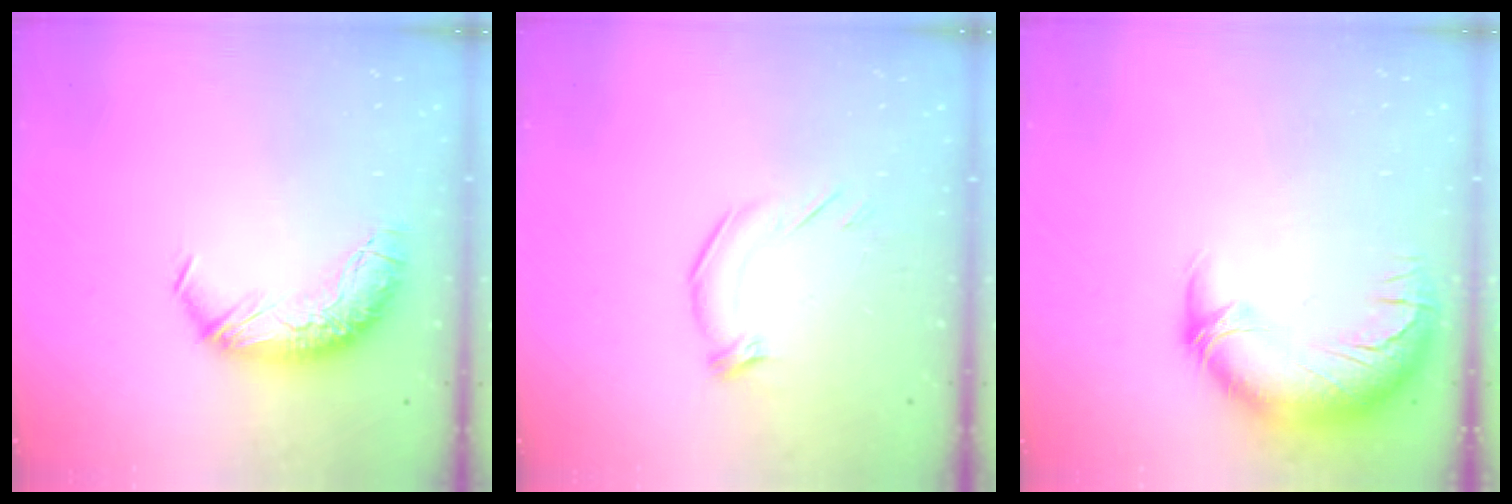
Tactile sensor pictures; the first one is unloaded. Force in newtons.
{"total": 2.6, "press": 2.0, "slide": 1.7}
{"total": 3.0, "press": 0.9, "slide": 2.8}